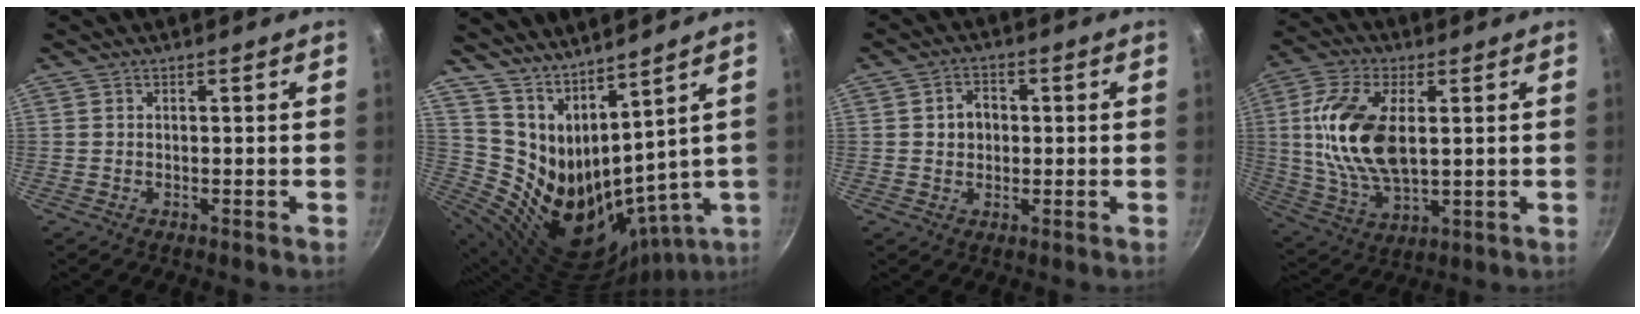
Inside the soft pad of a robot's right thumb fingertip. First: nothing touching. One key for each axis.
{"total": 16.9, "fx": 11.2, "fy": 7.4, "fz": 10.2, "tx": -0.169, "ty": -0.093, "tz": 0.235}
{"total": 4.6, "fx": 0.4, "fy": 3.8, "fz": 2.6, "tx": -0.016, "ty": 0.007, "tz": 0.002}
{"total": 16.8, "fx": 2.4, "fy": 8.8, "fz": 14.0, "tx": -0.268, "ty": -0.002, "tz": 0.048}